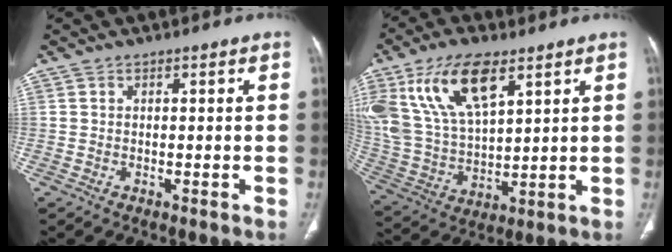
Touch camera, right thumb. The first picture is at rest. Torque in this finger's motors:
{"motor_torque": [-0.28, 1.27, 1.85, 0.92, 0.24]}